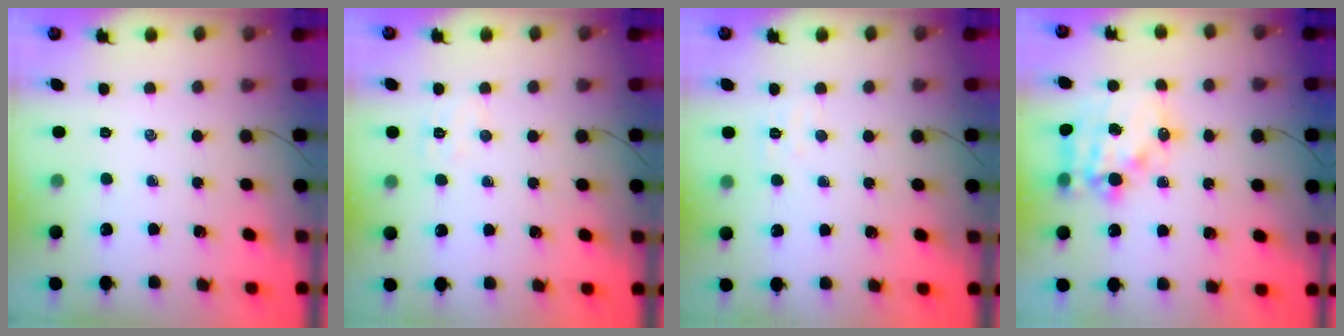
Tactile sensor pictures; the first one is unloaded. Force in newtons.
{"total": 4.6, "press": 4.5, "slide": 1.1}
{"total": 3.9, "press": 3.8, "slide": 0.8}
{"total": 16.2, "press": 15.8, "slide": 3.5}